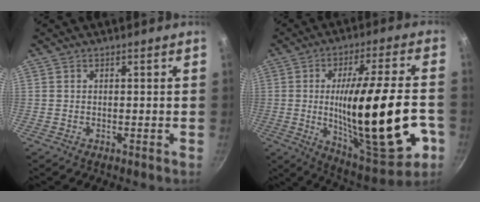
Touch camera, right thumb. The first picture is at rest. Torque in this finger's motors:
{"motor_torque": [2.21, 2.80, 2.36, -0.41, 0.73]}